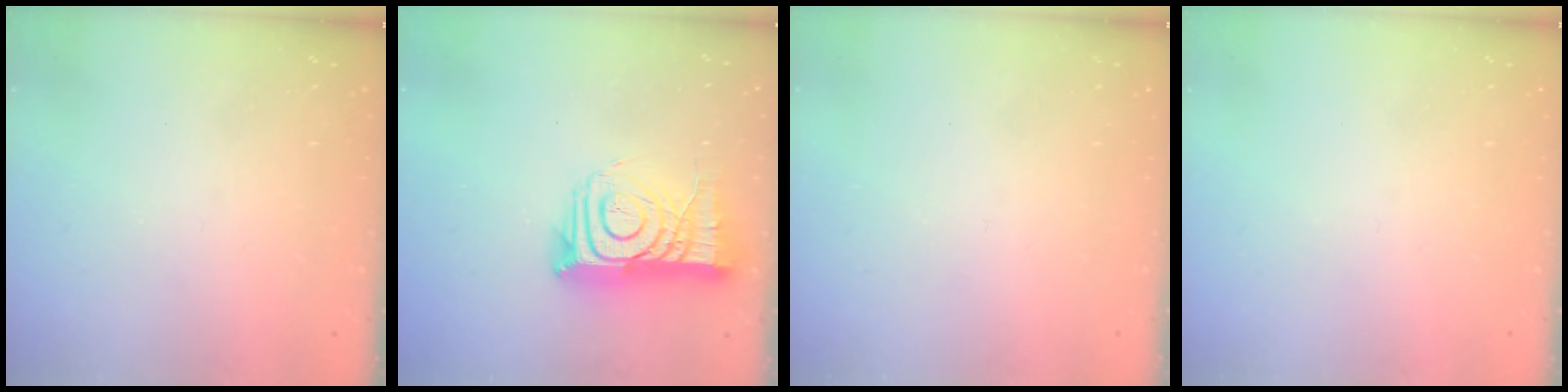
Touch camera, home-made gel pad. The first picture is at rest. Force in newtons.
{"total": 14.4, "press": 14.4, "slide": 1.1}
{"total": 1.5, "press": 1.5, "slide": 0.1}
{"total": 0.0}